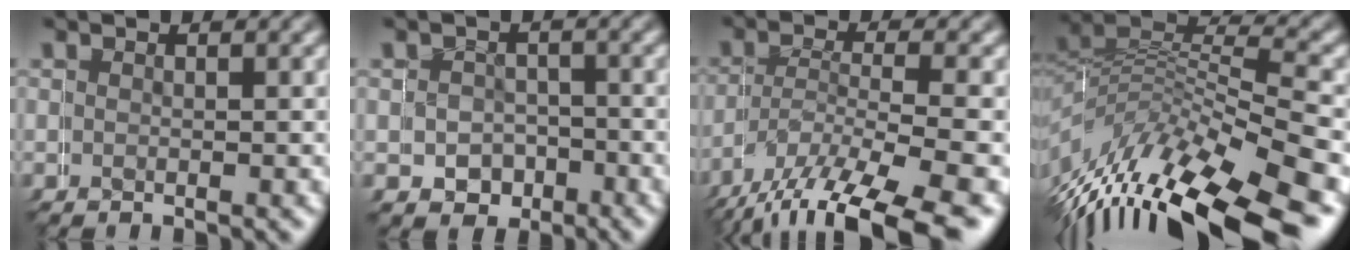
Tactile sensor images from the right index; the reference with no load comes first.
{"total": 3.1, "force": [0.0, 2.4, -2.0], "torque": [0.041, -0.012, 0.002]}
{"total": 5.8, "force": [-3.6, 2.5, 3.7], "torque": [-0.087, -0.025, -0.039]}
{"total": 11.3, "force": [-4.5, 7.7, 6.9], "torque": [-0.144, -0.032, -0.057]}